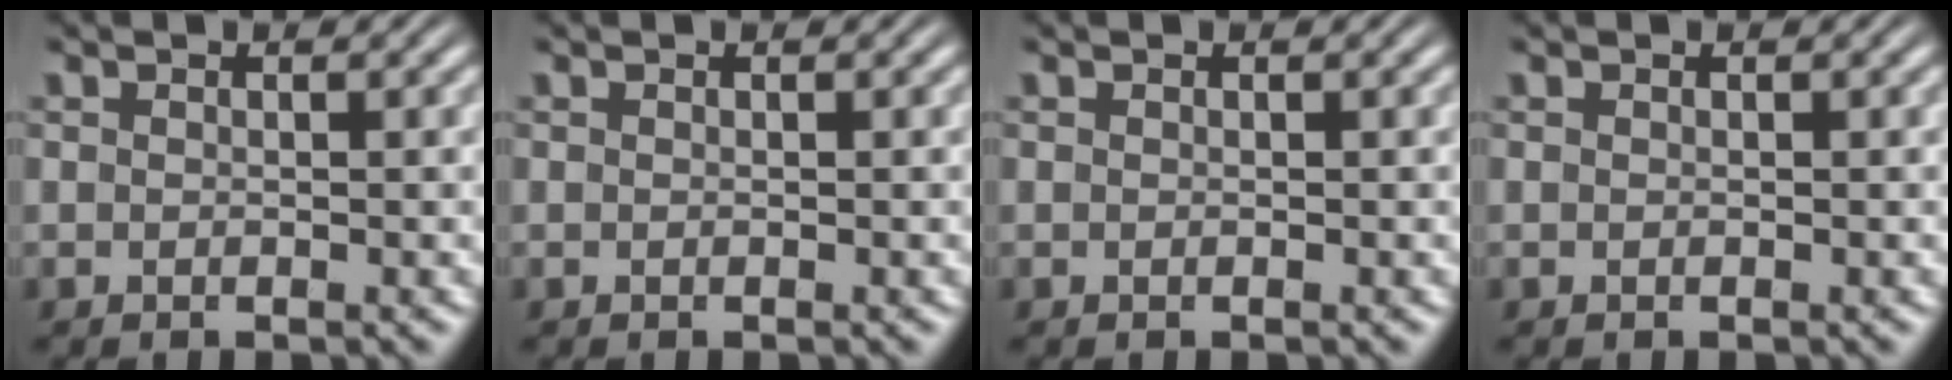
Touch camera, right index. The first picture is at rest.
{"total": 0.0}
{"total": 0.0}
{"total": 0.0}